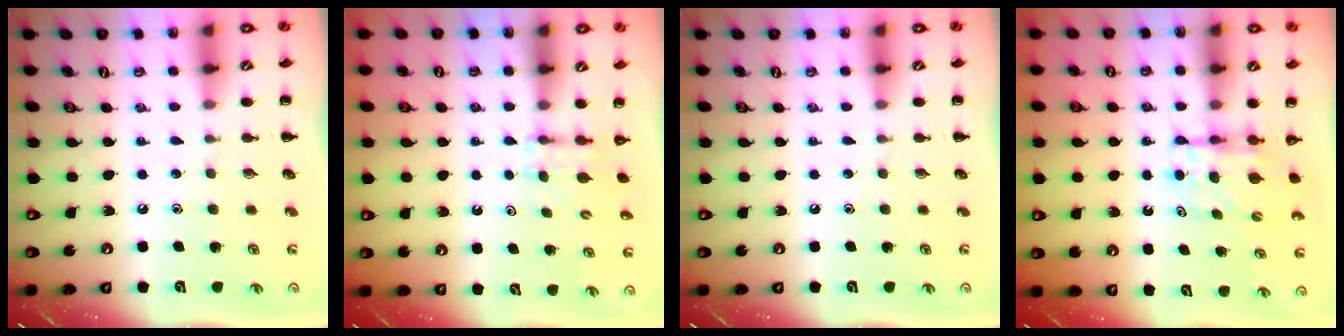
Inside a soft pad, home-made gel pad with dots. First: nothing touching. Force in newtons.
{"total": 3.4, "press": 3.1, "slide": 1.4}
{"total": 0.0}
{"total": 5.4, "press": 5.4, "slide": 0.0}